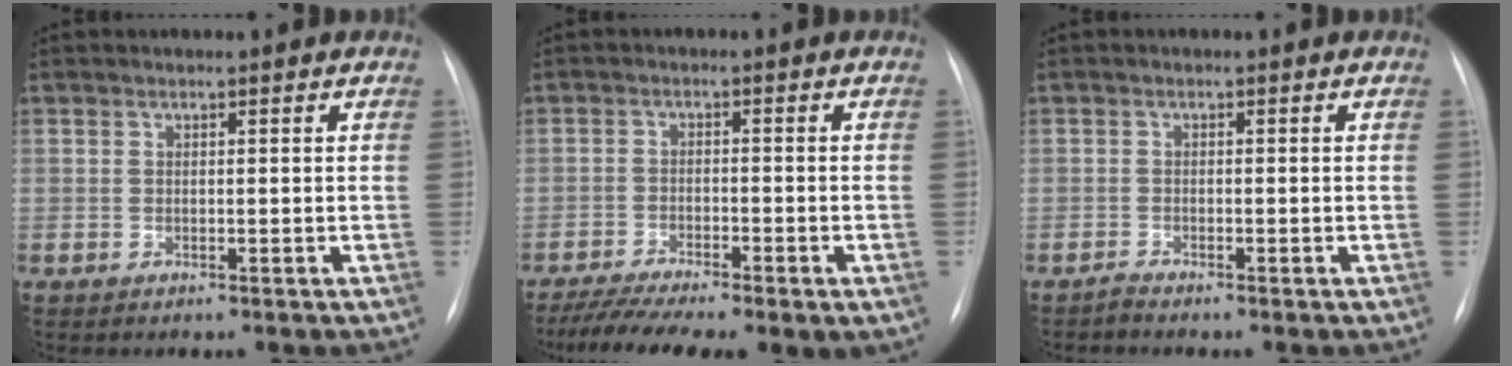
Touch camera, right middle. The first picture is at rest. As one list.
[{"total": 11.9, "force": [-8.3, 3.2, 7.9], "torque": [-0.149, -0.010, -0.129]}, {"total": 0.8, "force": [-0.8, -0.2, 0.1], "torque": [-0.003, -0.003, -0.015]}]